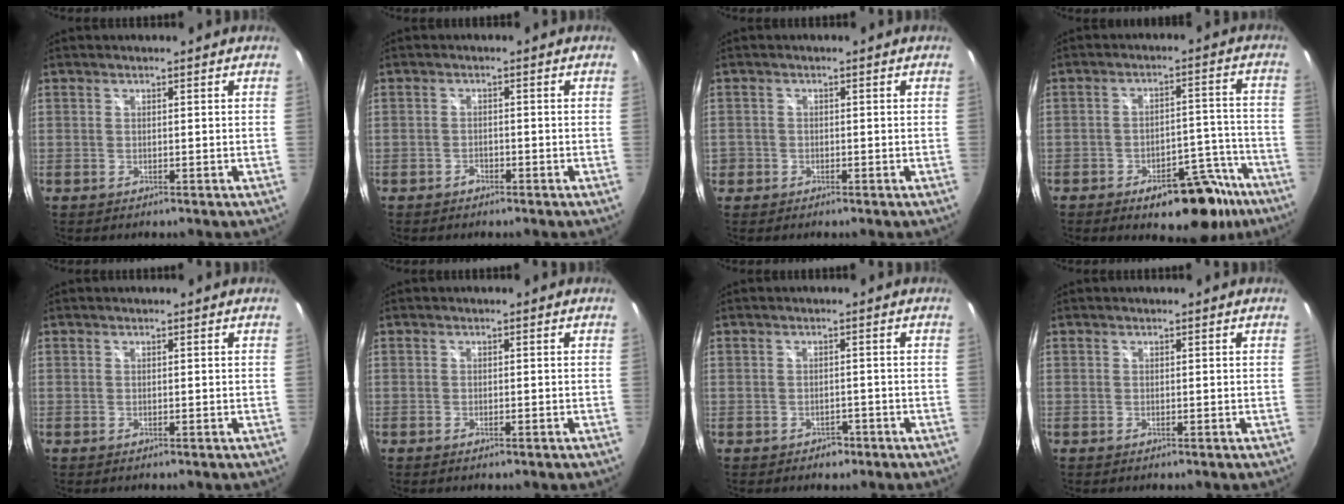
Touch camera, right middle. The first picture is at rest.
{"total": 1.5, "force": [-1.2, 0.9, 0.2], "torque": [-0.005, 0.001, -0.020]}
{"total": 2.1, "force": [-1.0, 1.9, 0.3], "torque": [-0.012, 0.001, -0.018]}
{"total": 14.2, "force": [-9.6, 6.6, 8.0], "torque": [-0.093, 0.021, -0.114]}
{"total": 0.0}
{"total": 0.9, "force": [-0.6, 0.3, 0.6], "torque": [-0.009, -0.001, -0.011]}
{"total": 2.5, "force": [-1.6, 1.8, 0.7], "torque": [-0.018, -0.002, -0.019]}
{"total": 0.0}